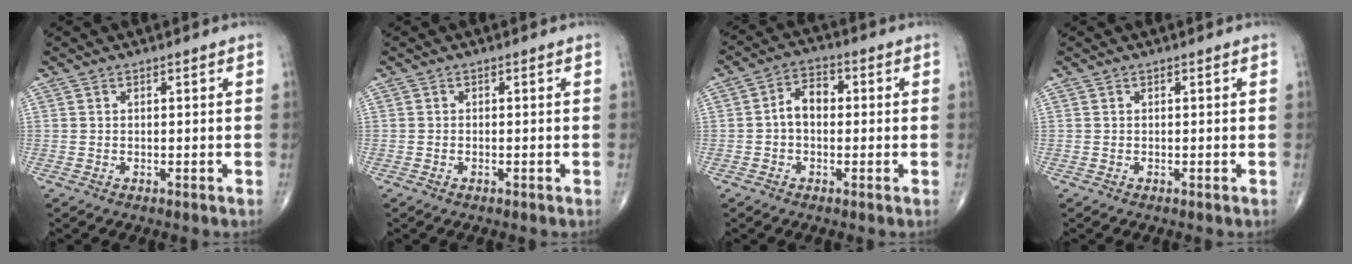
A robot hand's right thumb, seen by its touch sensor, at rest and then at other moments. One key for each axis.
{"total": 0.0}
{"total": 5.7, "fx": -0.1, "fy": 3.9, "fz": 4.1, "tx": -0.059, "ty": 0.023, "tz": -0.012}
{"total": 0.0}